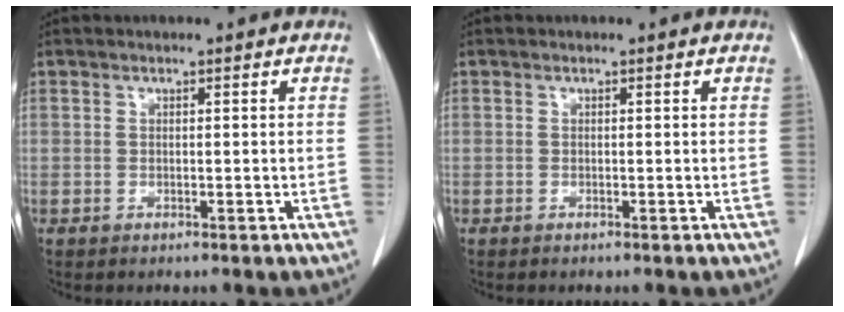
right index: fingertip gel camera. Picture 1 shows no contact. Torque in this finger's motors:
{"motor_torque": [0.06, 0.00, -0.01, 0.01]}